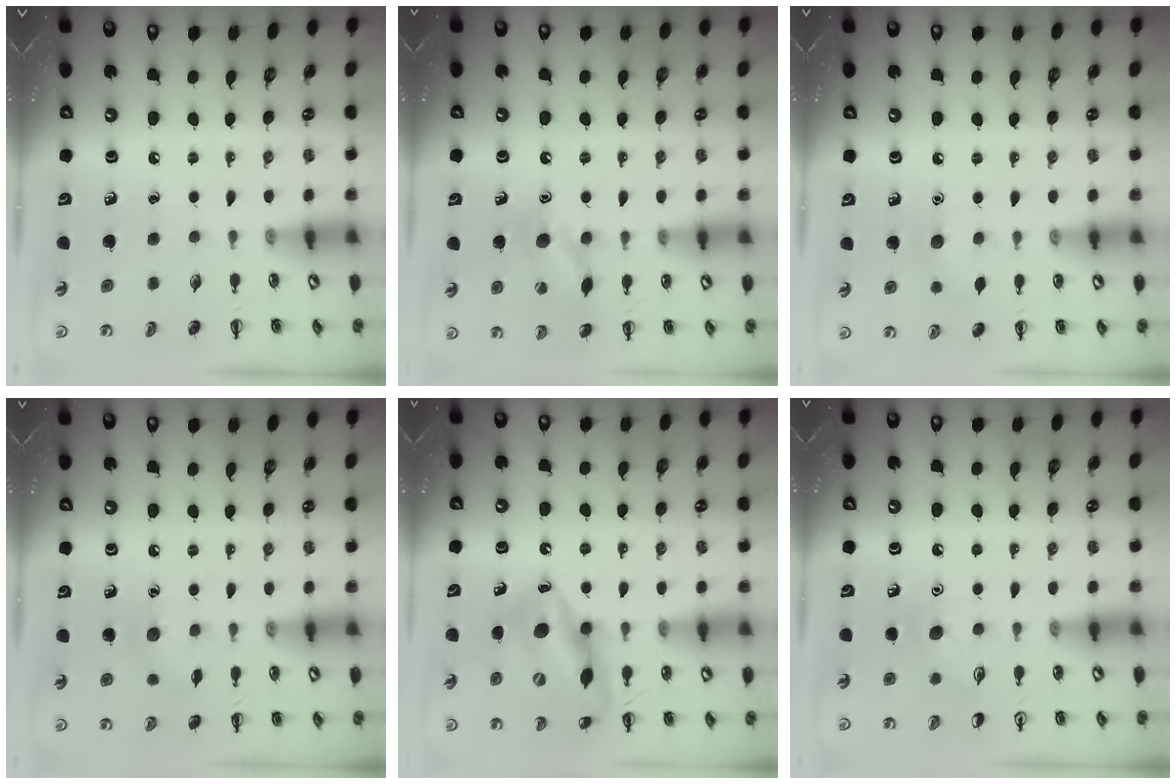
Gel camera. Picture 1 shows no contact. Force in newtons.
{"total": 11.0, "press": 10.9, "slide": 1.5}
{"total": 6.0, "press": 5.8, "slide": 1.6}
{"total": 5.8, "press": 5.7, "slide": 1.5}
{"total": 15.7, "press": 15.2, "slide": 3.6}
{"total": 7.7, "press": 7.5, "slide": 1.9}